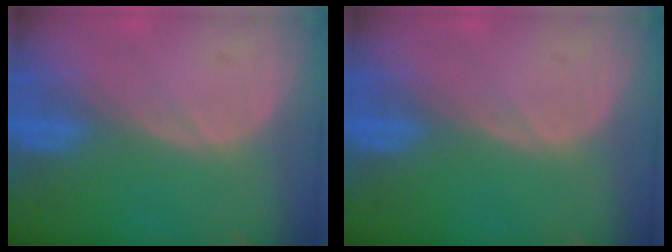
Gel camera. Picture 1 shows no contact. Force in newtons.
{"total": 0.0}